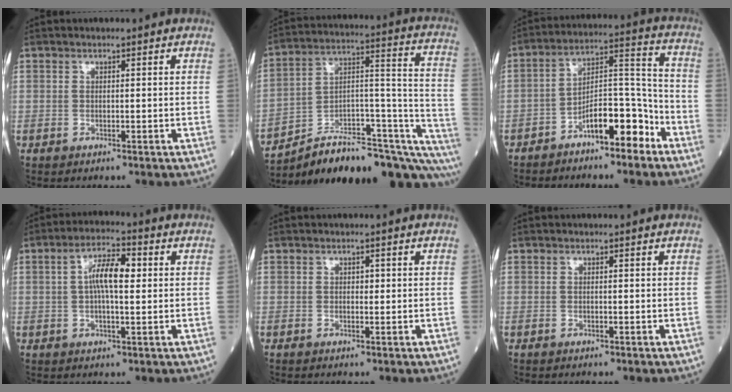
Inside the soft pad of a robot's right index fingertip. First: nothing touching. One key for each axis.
{"total": 26.0, "fx": -21.3, "fy": 6.4, "fz": 13.4, "tx": -0.129, "ty": 0.052, "tz": -0.308}
{"total": 9.8, "fx": -6.1, "fy": 3.2, "fz": 7.0, "tx": -0.114, "ty": 0.032, "tz": -0.103}
{"total": 6.8, "fx": 1.1, "fy": 2.0, "fz": 6.4, "tx": -0.122, "ty": 0.017, "tz": 0.018}
{"total": 0.7, "fx": 0.1, "fy": 0.5, "fz": 0.5, "tx": -0.003, "ty": 0.002, "tz": 0.001}
{"total": 0.0}